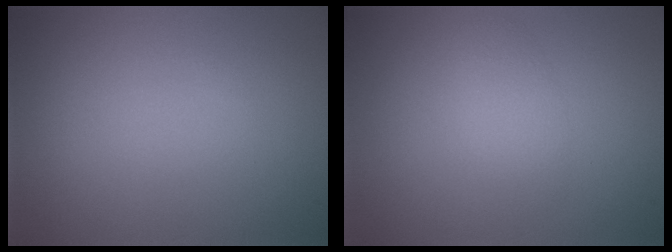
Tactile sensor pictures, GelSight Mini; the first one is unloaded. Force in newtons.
{"total": 1.4, "press": 1.4, "slide": 0.0}